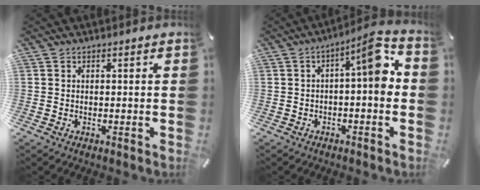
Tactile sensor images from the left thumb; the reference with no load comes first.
{"total": 10.0, "force": [1.0, 2.9, 9.5], "torque": [-0.131, -0.013, 0.010]}